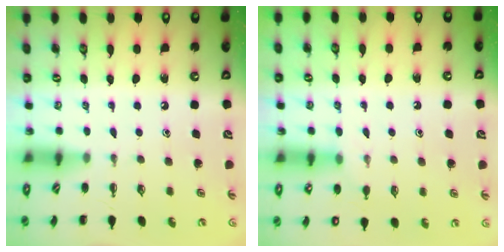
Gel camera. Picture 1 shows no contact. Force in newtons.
{"total": 7.7, "press": 7.6, "slide": 1.5}